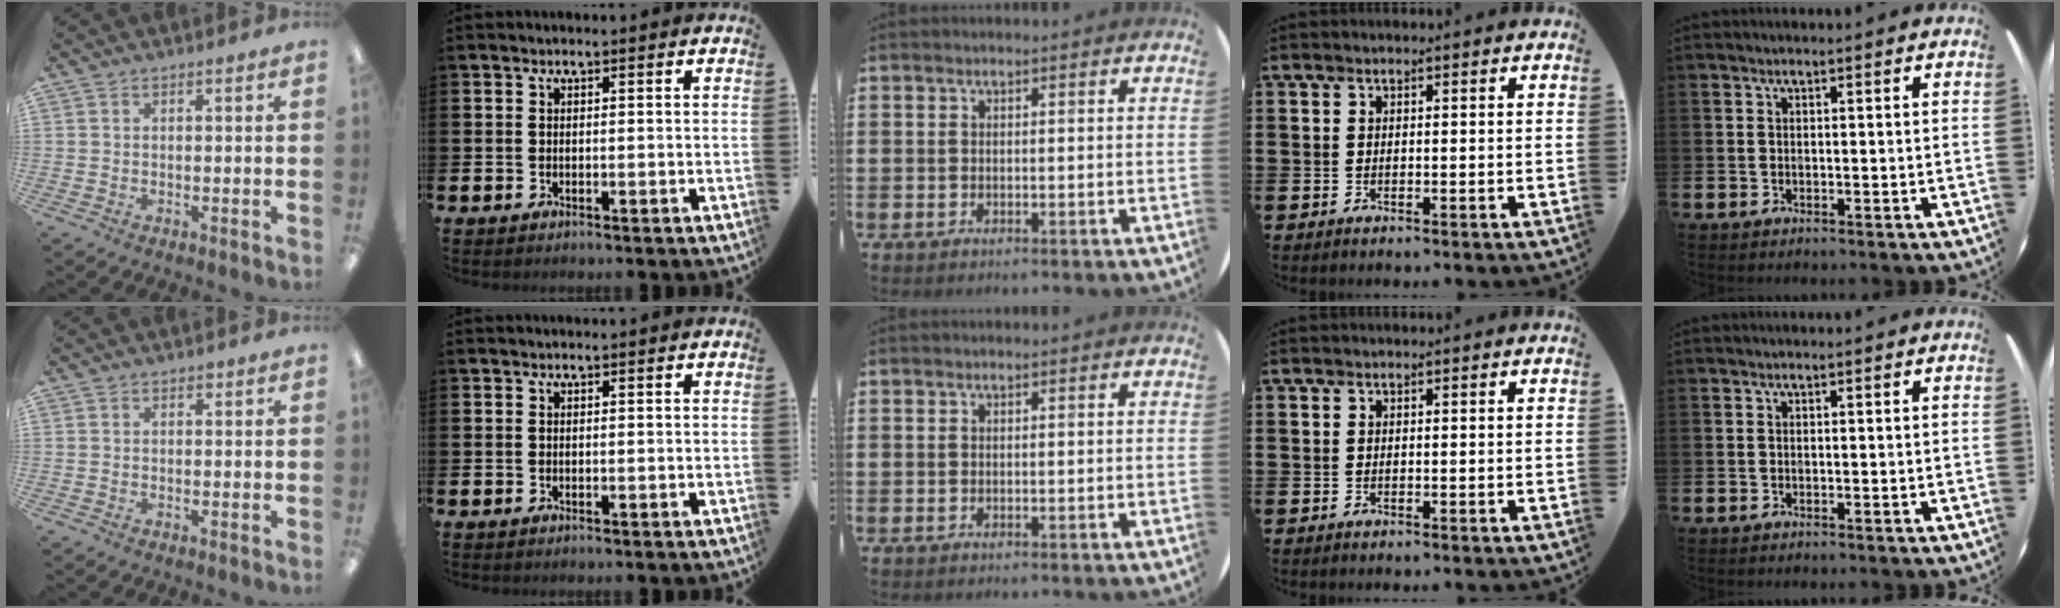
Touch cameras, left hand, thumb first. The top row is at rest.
{"thumb": {"total": 0.9, "force": [0.5, 0.6, 0.3], "torque": [0.001, -0.001, 0.008]}}